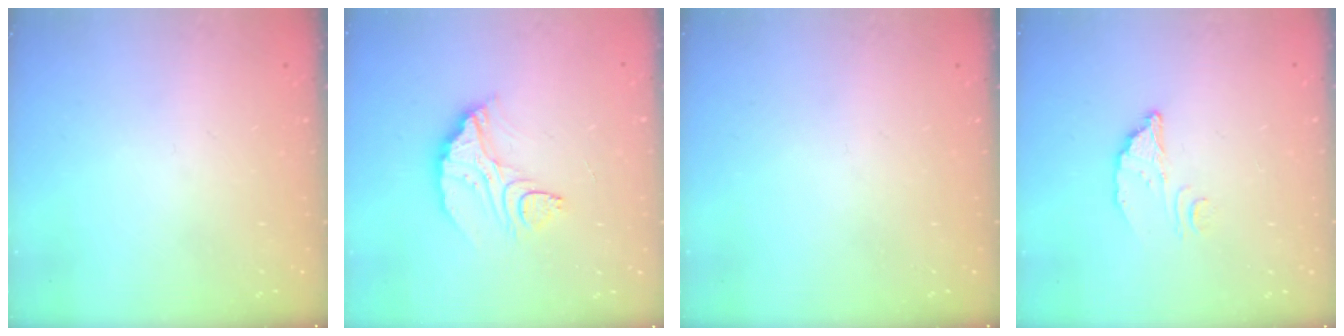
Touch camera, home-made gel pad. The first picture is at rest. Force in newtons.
{"total": 10.7, "press": 10.7, "slide": 0.8}
{"total": 0.0}
{"total": 3.5, "press": 3.5, "slide": 0.2}